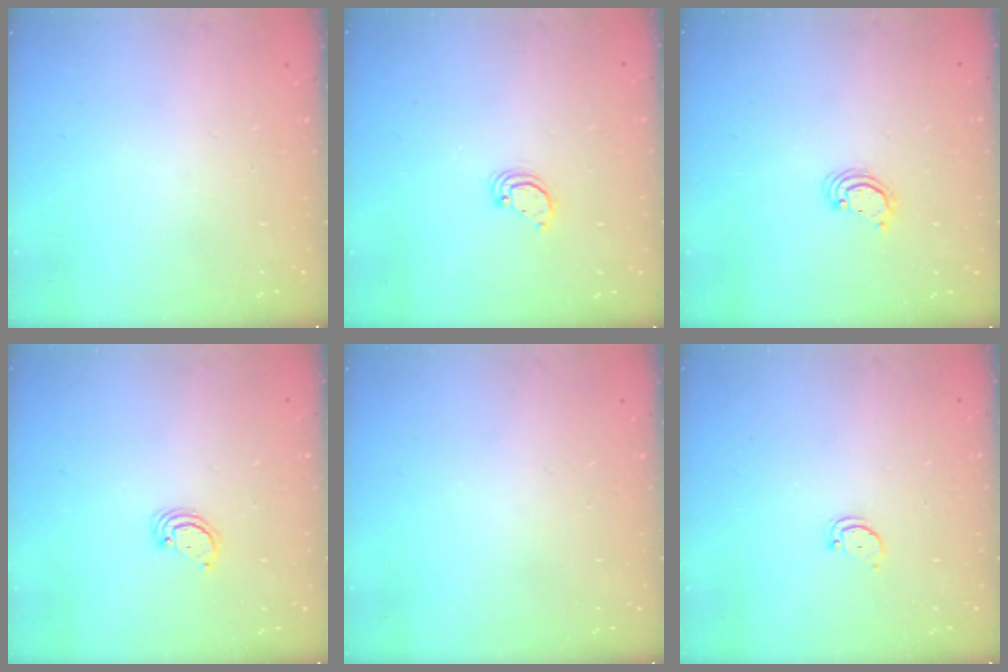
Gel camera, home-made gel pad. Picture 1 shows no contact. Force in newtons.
{"total": 2.9, "press": 2.9, "slide": 0.1}
{"total": 2.2, "press": 2.2, "slide": 0.2}
{"total": 2.4, "press": 2.4, "slide": 0.2}
{"total": 0.0}
{"total": 2.5, "press": 2.4, "slide": 0.4}